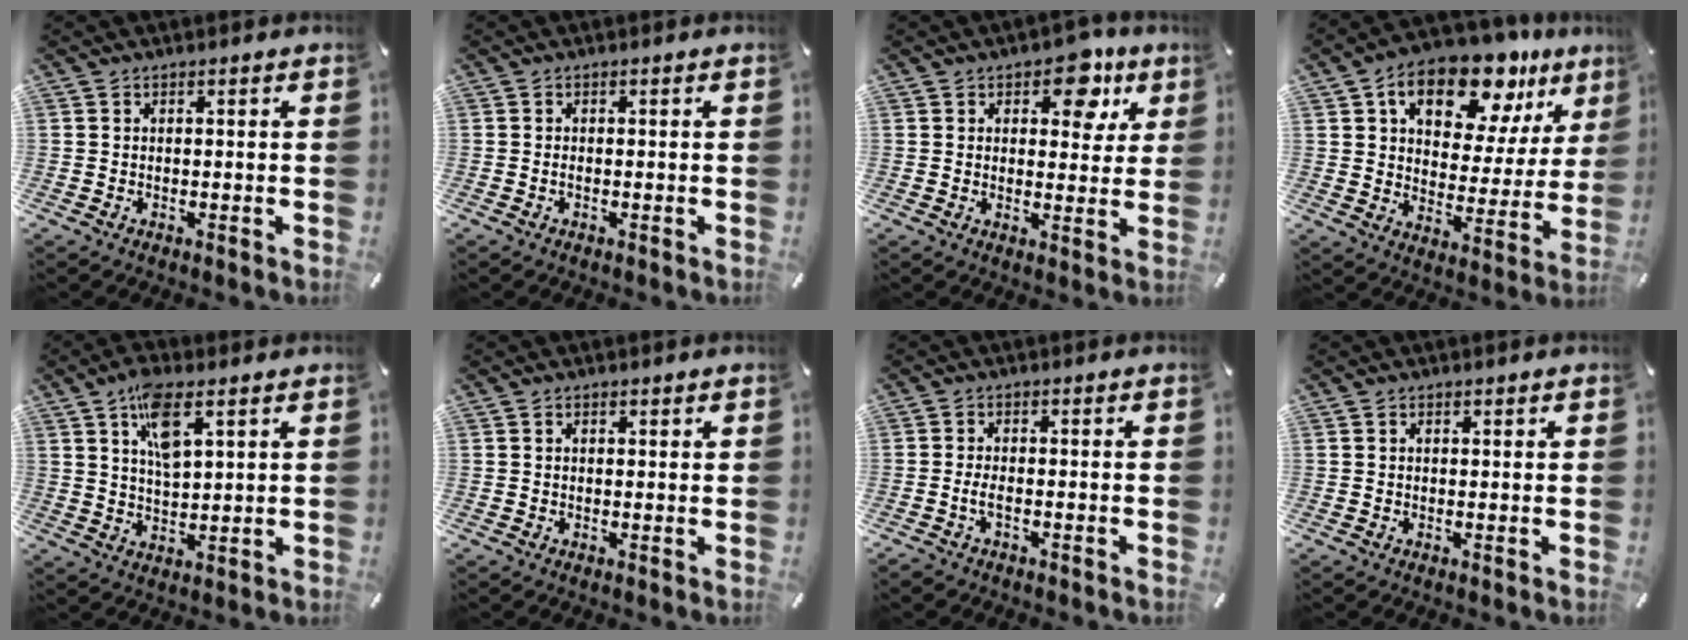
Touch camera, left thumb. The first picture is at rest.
{"total": 0.7, "force": [-0.2, 0.3, 0.6], "torque": [-0.013, -0.002, -0.004]}
{"total": 10.0, "force": [5.2, 5.9, 6.2], "torque": [-0.056, -0.024, 0.082]}
{"total": 17.2, "force": [11.2, 9.3, 9.2], "torque": [-0.137, -0.070, 0.190]}
{"total": 9.2, "force": [4.9, 3.8, 6.8], "torque": [-0.126, -0.008, 0.087]}
{"total": 1.0, "force": [0.5, 0.6, 0.7], "torque": [-0.013, 0.002, 0.009]}
{"total": 2.5, "force": [-1.0, 1.0, 2.0], "torque": [-0.042, 0.003, -0.021]}
{"total": 0.9, "force": [0.4, 0.6, 0.6], "torque": [-0.011, 0.003, 0.007]}